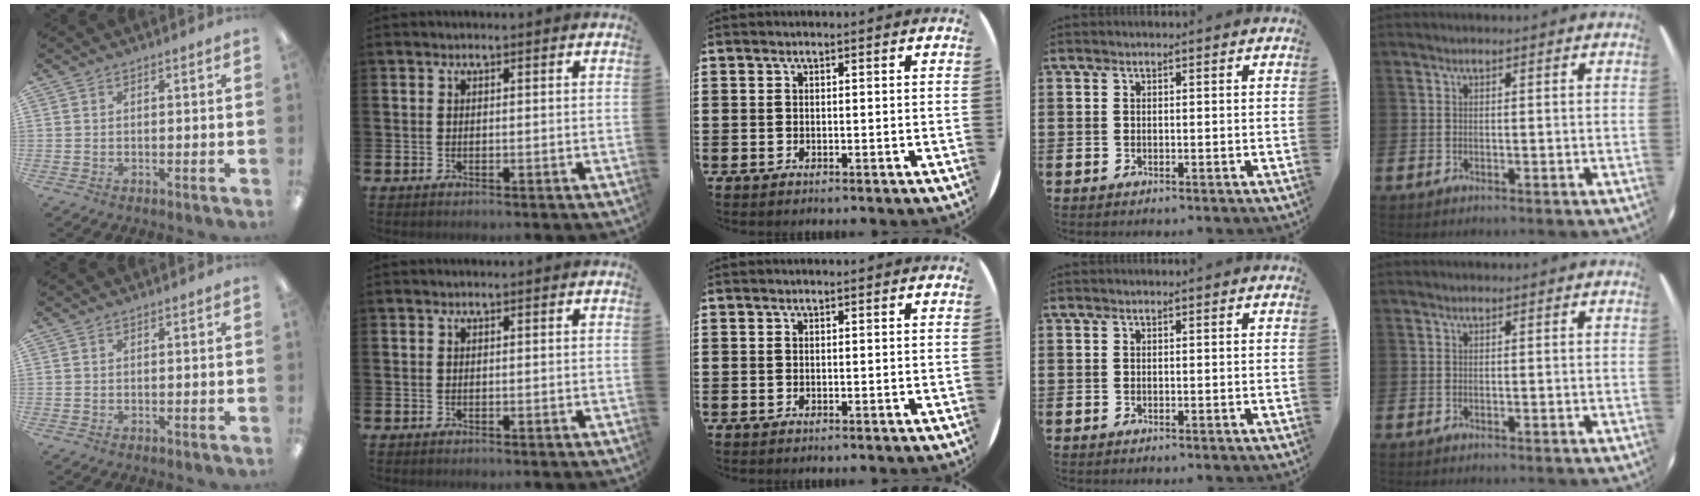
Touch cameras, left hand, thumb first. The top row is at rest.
{}